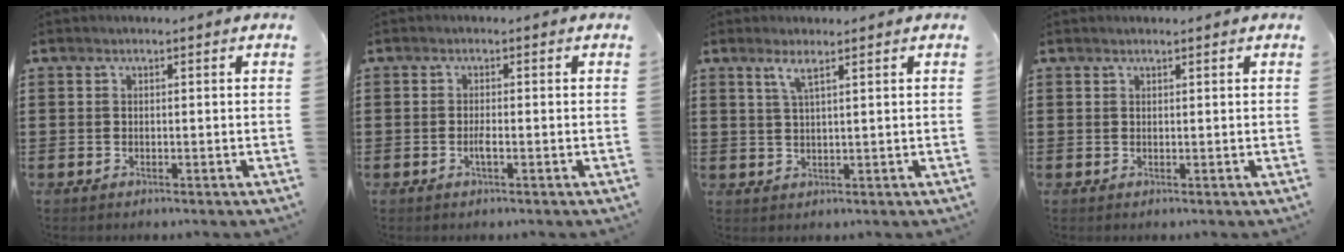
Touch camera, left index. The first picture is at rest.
{"total": 1.5, "force": [-0.5, 0.1, 1.5], "torque": [-0.036, -0.004, -0.011]}
{"total": 2.8, "force": [1.8, 0.0, 2.1], "torque": [-0.048, -0.001, 0.031]}
{"total": 0.6, "force": [0.5, 0.0, 0.4], "torque": [-0.008, -0.001, 0.010]}